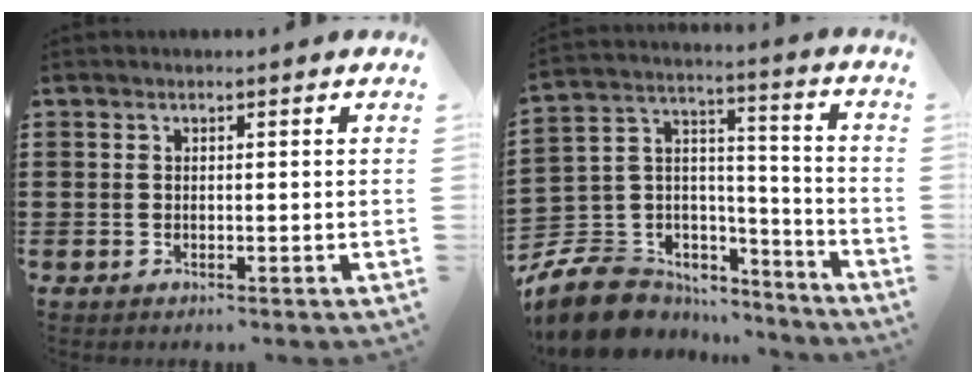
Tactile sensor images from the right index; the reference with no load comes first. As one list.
[{"total": 9.2, "force": [-6.6, 6.1, 1.9], "torque": [-0.072, 0.008, -0.123]}]